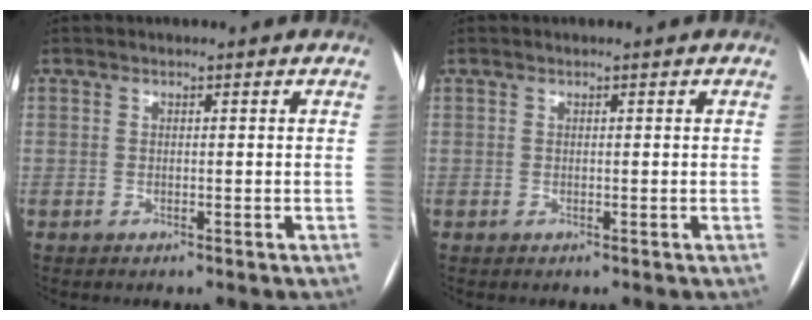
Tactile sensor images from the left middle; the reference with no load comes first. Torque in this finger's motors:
{"motor_torque": [-0.07, 0.14, 0.04, 0.01]}